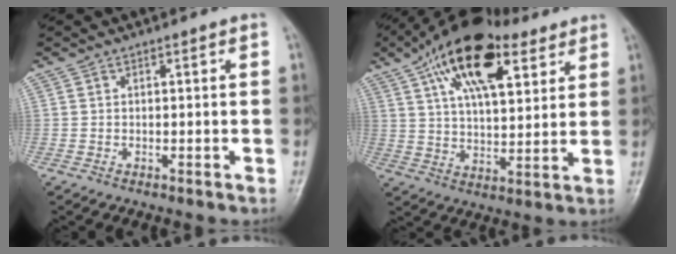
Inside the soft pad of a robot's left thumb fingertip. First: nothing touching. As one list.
[{"total": 18.3, "force": [9.2, 8.6, 13.3], "torque": [-0.193, -0.013, 0.153]}]